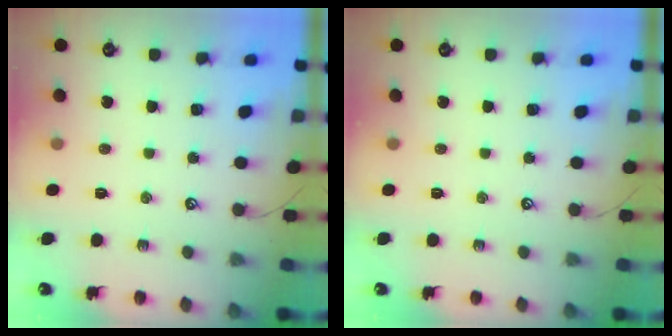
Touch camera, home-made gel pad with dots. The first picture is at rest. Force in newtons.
{"total": 0.0}